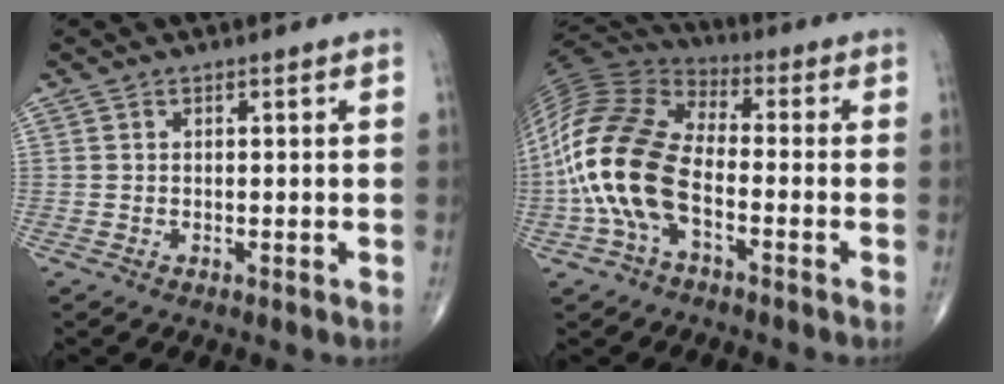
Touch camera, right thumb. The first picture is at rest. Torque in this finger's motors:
{"motor_torque": [1.63, 1.28, 2.46, 0.13, 0.66]}